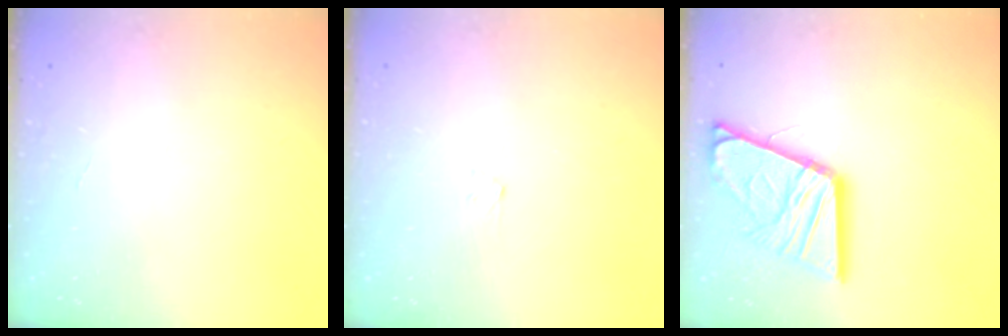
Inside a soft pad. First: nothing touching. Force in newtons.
{"total": 2.4, "press": 2.3, "slide": 0.4}
{"total": 18.4, "press": 18.3, "slide": 2.0}